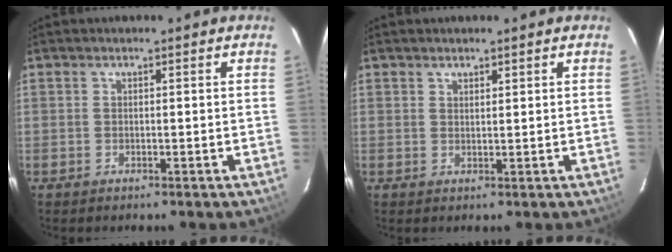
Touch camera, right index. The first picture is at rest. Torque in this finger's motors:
{"motor_torque": [-0.08, 0.07, -0.04, -0.01]}